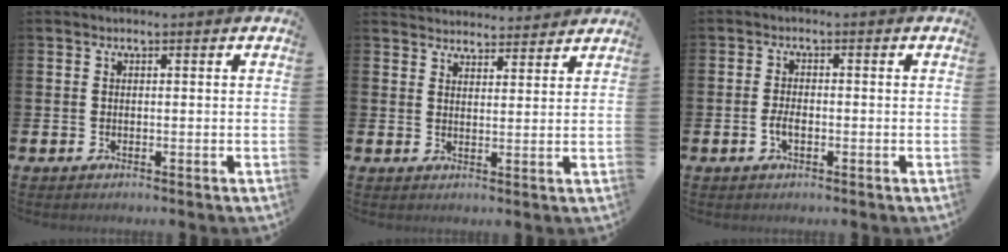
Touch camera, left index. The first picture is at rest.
{"total": 3.8, "force": [3.7, 0.6, -0.3], "torque": [0.000, -0.020, 0.069]}
{"total": 2.1, "force": [-0.6, 1.1, 1.7], "torque": [-0.034, 0.002, -0.011]}